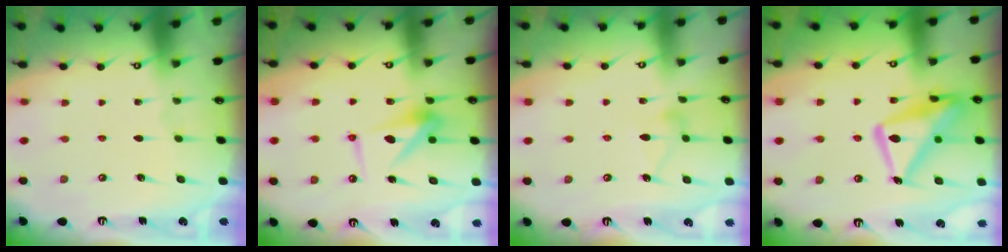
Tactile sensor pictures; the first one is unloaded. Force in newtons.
{"total": 10.0, "press": 10.0, "slide": 0.2}
{"total": 7.5, "press": 7.5, "slide": 0.3}
{"total": 17.1, "press": 17.0, "slide": 1.5}